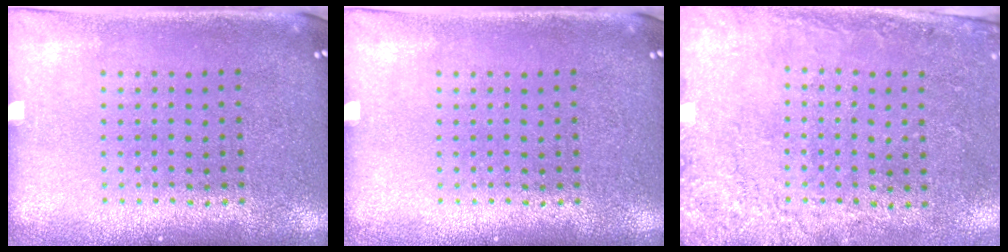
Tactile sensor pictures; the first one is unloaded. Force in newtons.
{"total": 0.0}
{"total": 2.7, "press": 2.0, "slide": 1.9}